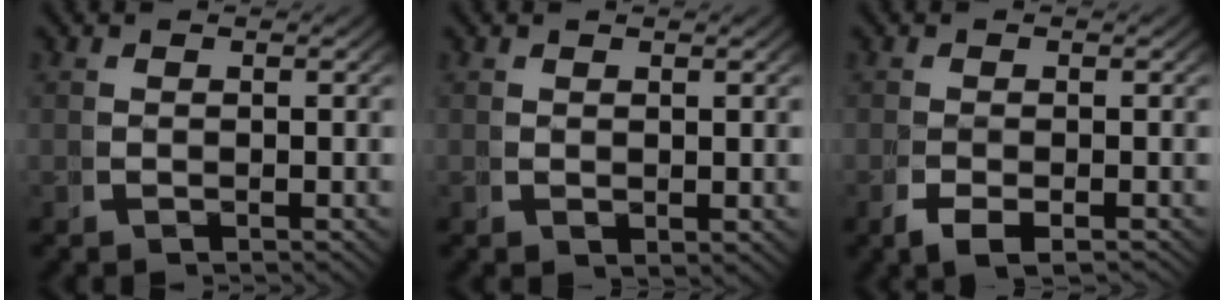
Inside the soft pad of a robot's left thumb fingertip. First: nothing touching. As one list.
[{"total": 0.7, "force": [0.7, 0.2, 0.2], "torque": [-0.001, 0.000, 0.018]}, {"total": 1.1, "force": [-0.9, -0.1, 0.7], "torque": [-0.007, 0.001, -0.014]}]